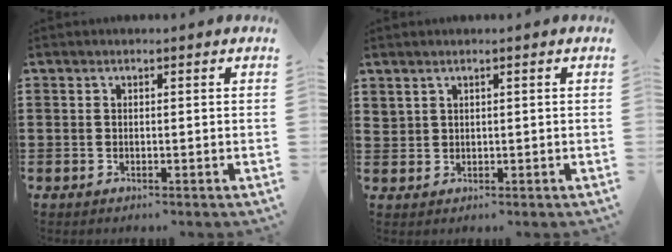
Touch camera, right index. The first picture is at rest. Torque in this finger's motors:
{"motor_torque": [0.47, 0.93, 0.11, 0.10]}